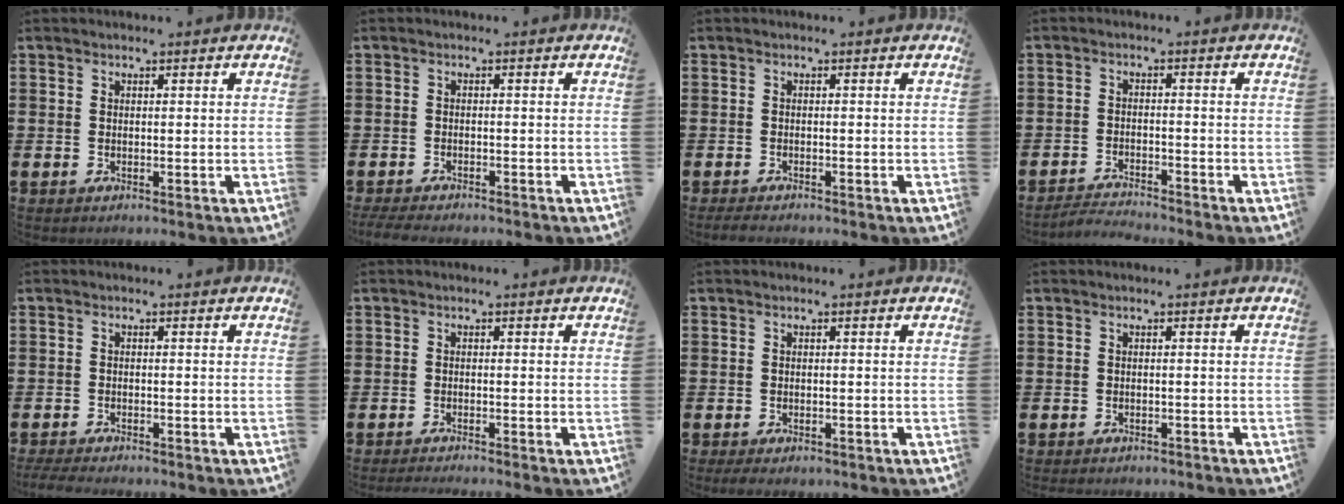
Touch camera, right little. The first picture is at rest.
{"total": 1.7, "force": [-1.5, 0.3, 0.6], "torque": [-0.012, 0.003, -0.031]}
{"total": 1.0, "force": [-0.9, 0.2, 0.5], "torque": [-0.010, 0.000, -0.019]}
{"total": 2.3, "force": [-2.3, -0.1, 0.0], "torque": [-0.004, 0.004, -0.048]}
{"total": 1.8, "force": [-1.7, 0.2, 0.6], "torque": [-0.010, 0.003, -0.034]}
{"total": 0.9, "force": [-0.9, -0.2, 0.2], "torque": [-0.002, -0.002, -0.017]}
{"total": 0.9, "force": [-0.6, 0.3, 0.5], "torque": [-0.011, 0.000, -0.013]}
{"total": 0.7, "force": [-0.7, 0.1, 0.0], "torque": [-0.002, 0.000, -0.016]}